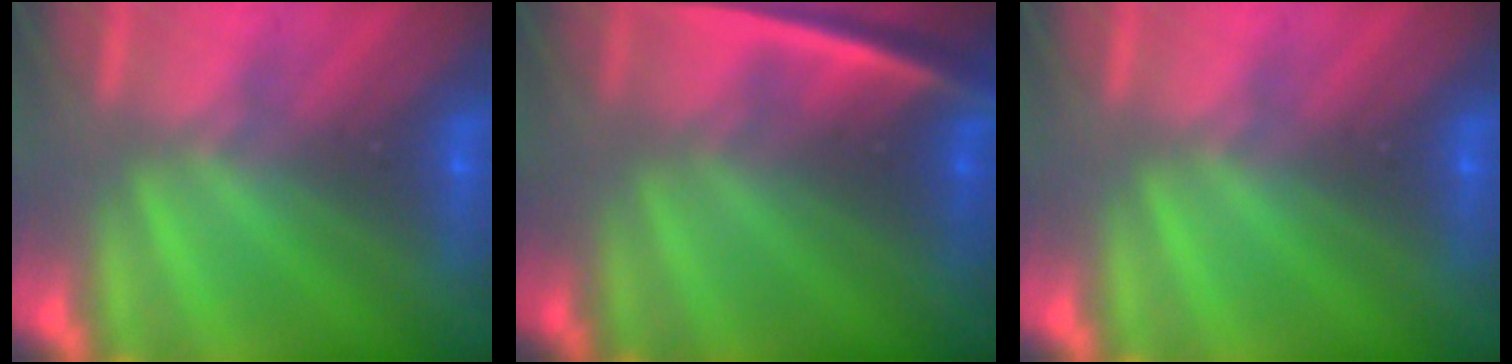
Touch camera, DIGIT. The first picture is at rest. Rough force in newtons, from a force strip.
{"total": 2.3}
{"total": 0.0}